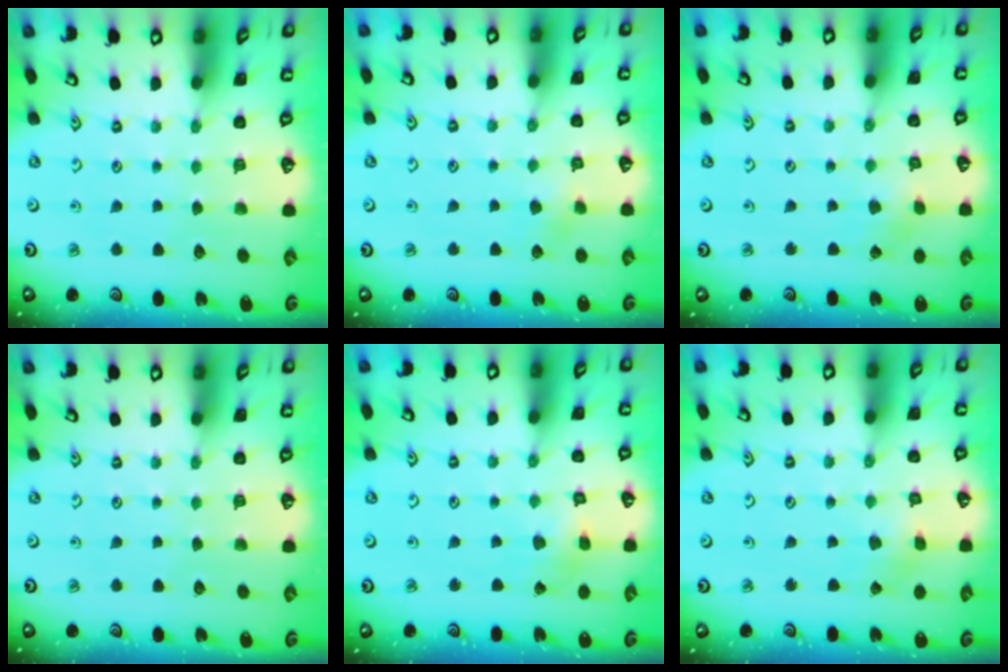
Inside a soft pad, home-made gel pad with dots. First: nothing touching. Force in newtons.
{"total": 4.0, "press": 3.9, "slide": 0.8}
{"total": 2.4, "press": 2.4, "slide": 0.2}
{"total": 0.0}
{"total": 2.7, "press": 2.7, "slide": 0.2}
{"total": 2.1, "press": 2.1, "slide": 0.2}